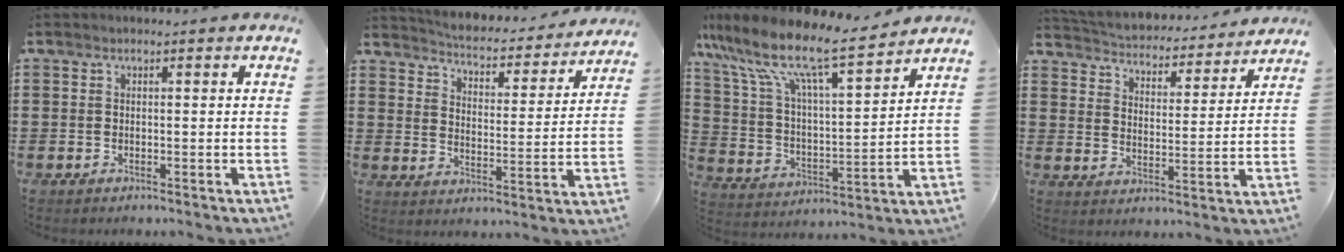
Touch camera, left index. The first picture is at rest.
{"total": 3.7, "force": [3.7, 0.1, 0.4], "torque": [-0.030, -0.037, 0.056]}
{"total": 11.0, "force": [8.8, 1.7, 6.4], "torque": [-0.157, -0.053, 0.147]}
{"total": 3.5, "force": [3.5, 0.4, 0.0], "torque": [-0.025, -0.033, 0.053]}